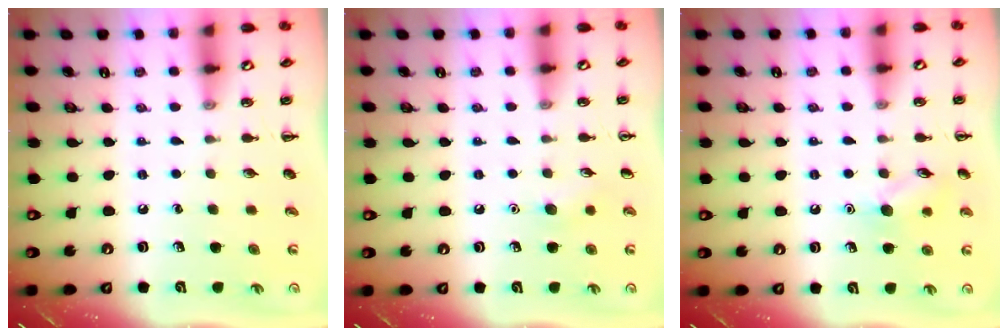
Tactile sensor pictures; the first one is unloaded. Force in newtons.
{"total": 5.2, "press": 4.9, "slide": 1.6}
{"total": 8.2, "press": 8.1, "slide": 1.2}